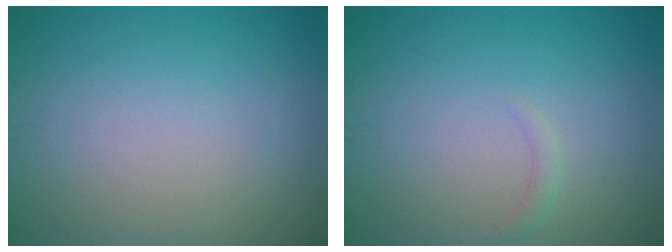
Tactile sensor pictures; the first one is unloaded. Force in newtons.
{"total": 0.8, "press": 0.8, "slide": 0.0}